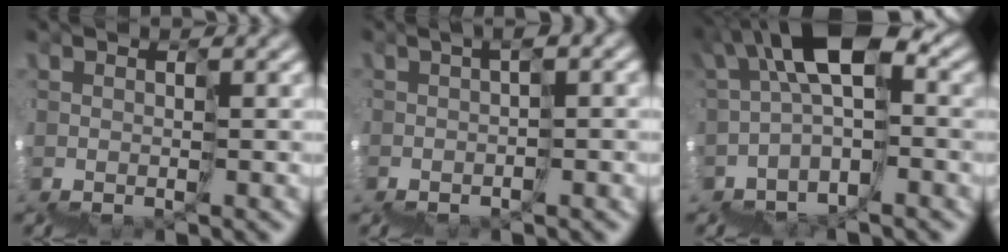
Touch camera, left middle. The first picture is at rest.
{"total": 2.4, "force": [-1.5, -0.3, 1.8], "torque": [-0.031, -0.007, -0.021]}
{"total": 5.1, "force": [0.2, 2.1, 4.6], "torque": [-0.086, 0.037, -0.012]}